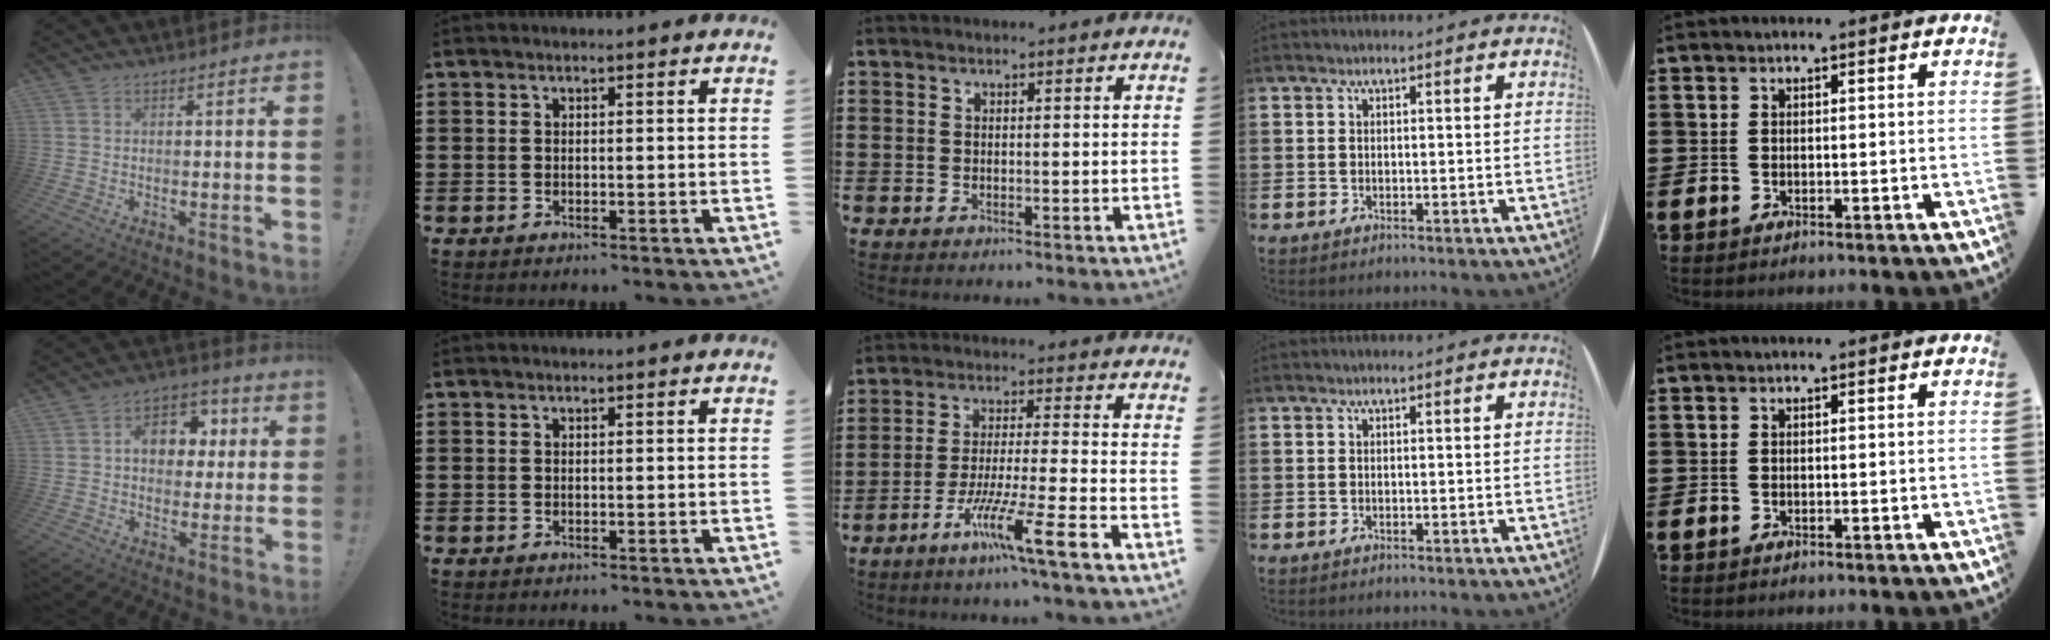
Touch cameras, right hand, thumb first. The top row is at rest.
{"thumb": {"total": 10.9, "force": [2.1, 8.3, 6.7], "torque": [-0.095, 0.003, 0.042]}, "middle": {"total": 9.0, "force": [-6.0, -0.5, 6.7], "torque": [-0.128, -0.012, -0.115]}}